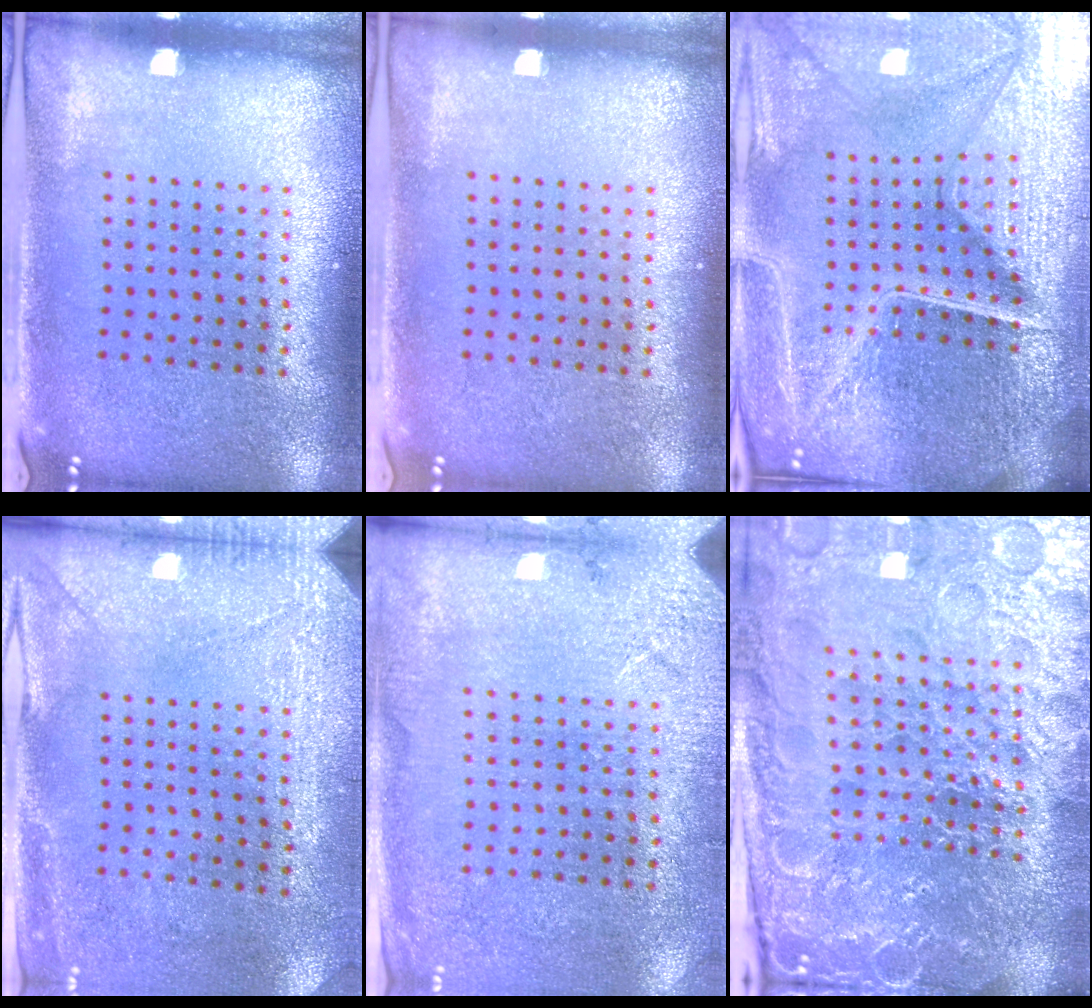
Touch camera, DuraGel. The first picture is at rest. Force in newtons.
{"total": 0.0}
{"total": 7.0, "press": 6.1, "slide": 3.4}
{"total": 2.9, "press": 2.4, "slide": 1.6}
{"total": 2.6, "press": 2.5, "slide": 0.7}
{"total": 5.5, "press": 5.1, "slide": 2.0}